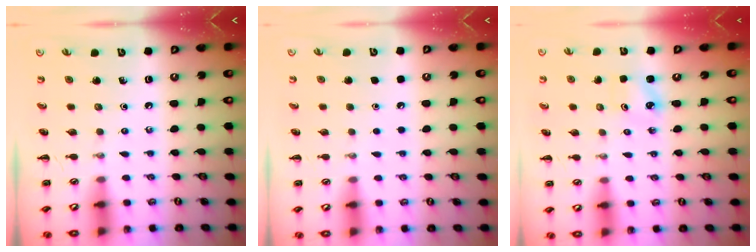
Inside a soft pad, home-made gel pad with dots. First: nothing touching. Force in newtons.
{"total": 1.8, "press": 1.7, "slide": 0.1}
{"total": 2.5, "press": 2.4, "slide": 0.8}